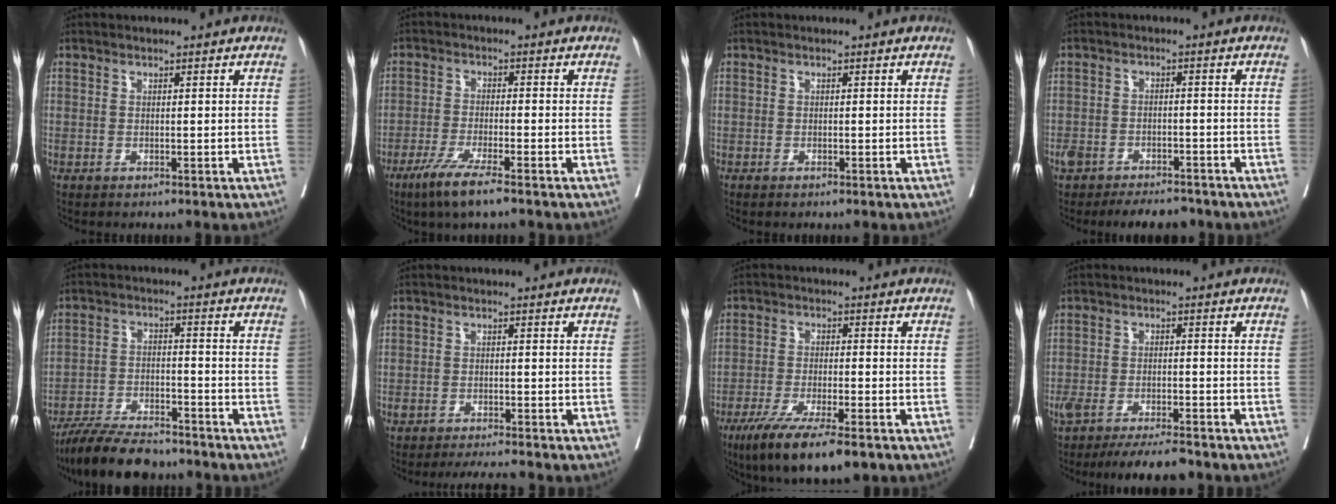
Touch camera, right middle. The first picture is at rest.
{"total": 6.6, "force": [-4.4, 0.2, 4.9], "torque": [-0.097, -0.017, -0.083]}
{"total": 0.7, "force": [-0.5, 0.1, 0.5], "torque": [-0.007, -0.002, -0.007]}
{"total": 8.6, "force": [-7.2, 3.4, 3.3], "torque": [-0.052, 0.004, -0.104]}
{"total": 11.6, "force": [-10.1, 2.5, 4.9], "torque": [-0.081, -0.012, -0.172]}
{"total": 4.2, "force": [-3.9, -0.2, 1.5], "torque": [-0.019, -0.010, -0.062]}
{"total": 12.6, "force": [-8.5, 2.4, 9.1], "torque": [-0.149, -0.028, -0.136]}
{"total": 9.1, "force": [-7.9, 1.3, 4.4], "torque": [-0.066, -0.011, -0.124]}